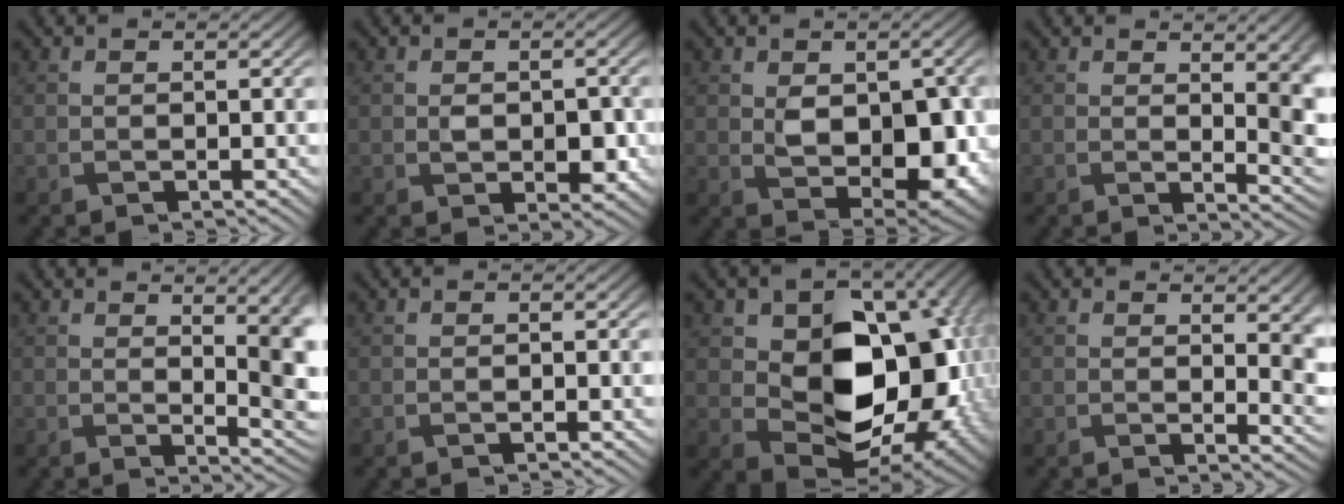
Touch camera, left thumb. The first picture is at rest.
{"total": 3.6, "force": [-0.8, 2.2, 2.7], "torque": [-0.039, -0.006, -0.009]}
{"total": 8.9, "force": [-0.8, 4.9, 7.3], "torque": [-0.120, -0.010, -0.004]}
{"total": 4.9, "force": [1.4, 1.5, 4.4], "torque": [-0.062, -0.006, 0.032]}
{"total": 5.8, "force": [1.8, 1.3, 5.3], "torque": [-0.067, 0.001, 0.034]}
{"total": 0.5, "force": [-0.5, -0.1, 0.1], "torque": [0.000, -0.001, -0.010]}
{"total": 13.8, "force": [0.2, 9.3, 10.2], "torque": [-0.136, -0.015, 0.014]}
{"total": 5.0, "force": [1.2, 2.7, 4.1], "torque": [-0.058, -0.017, 0.027]}